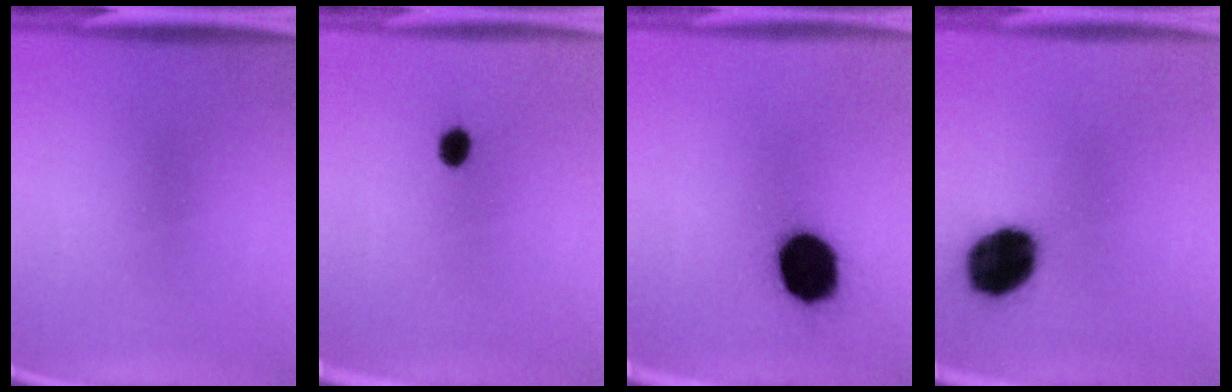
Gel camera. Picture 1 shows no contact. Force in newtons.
{"total": 3.4}
{"total": 18.0}
{"total": 15.7}